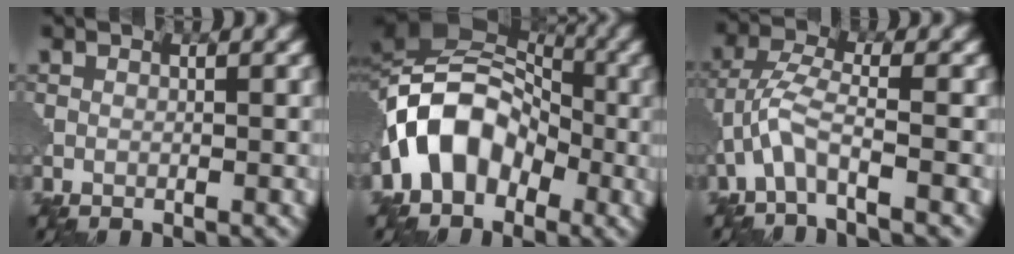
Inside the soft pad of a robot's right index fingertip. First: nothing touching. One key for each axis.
{"total": 8.7, "fx": -2.8, "fy": 6.3, "fz": 5.3, "tx": -0.080, "ty": 0.016, "tz": -0.073}
{"total": 3.7, "fx": -2.0, "fy": 0.8, "fz": 2.9, "tx": -0.067, "ty": 0.009, "tz": -0.052}